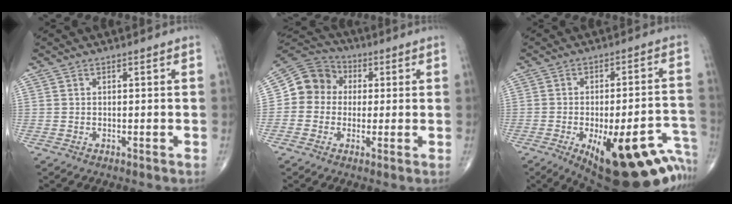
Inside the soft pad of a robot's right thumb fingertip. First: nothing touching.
{"total": 9.3, "force": [0.6, 8.5, 3.7], "torque": [-0.041, 0.024, -0.003]}
{"total": 26.2, "force": [-13.2, 9.7, 20.4], "torque": [-0.181, 0.051, -0.161]}